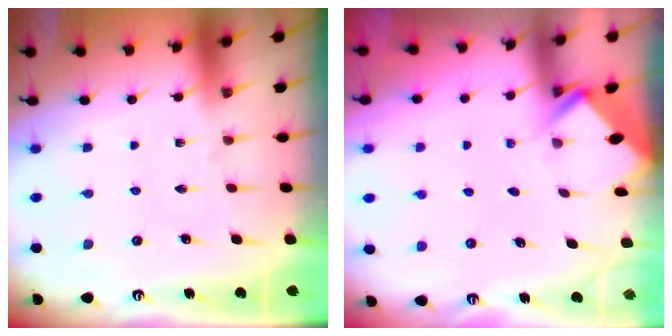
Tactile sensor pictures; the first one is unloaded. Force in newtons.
{"total": 2.7, "press": 2.7, "slide": 0.2}